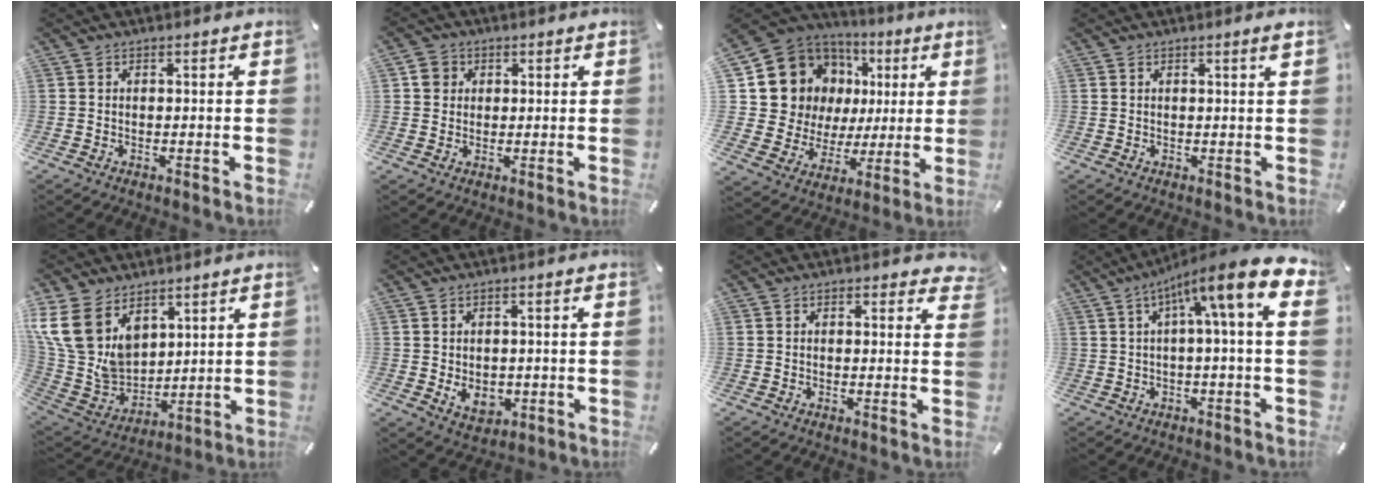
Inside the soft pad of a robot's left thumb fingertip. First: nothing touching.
{"total": 3.7, "force": [1.0, 3.4, 0.8], "torque": [-0.007, 0.000, 0.015]}
{"total": 14.7, "force": [4.8, 13.2, 4.3], "torque": [-0.067, -0.045, 0.113]}
{"total": 1.4, "force": [0.6, 0.0, 1.3], "torque": [-0.025, -0.001, 0.010]}
{"total": 16.5, "force": [8.2, 12.1, 7.7], "torque": [-0.192, -0.053, 0.156]}
{"total": 5.1, "force": [-0.5, 4.1, 3.0], "torque": [-0.050, -0.005, -0.009]}
{"total": 1.7, "force": [1.1, 0.9, 0.9], "torque": [-0.005, -0.001, 0.016]}
{"total": 13.3, "force": [4.7, 0.8, 12.4], "torque": [-0.209, -0.031, 0.070]}